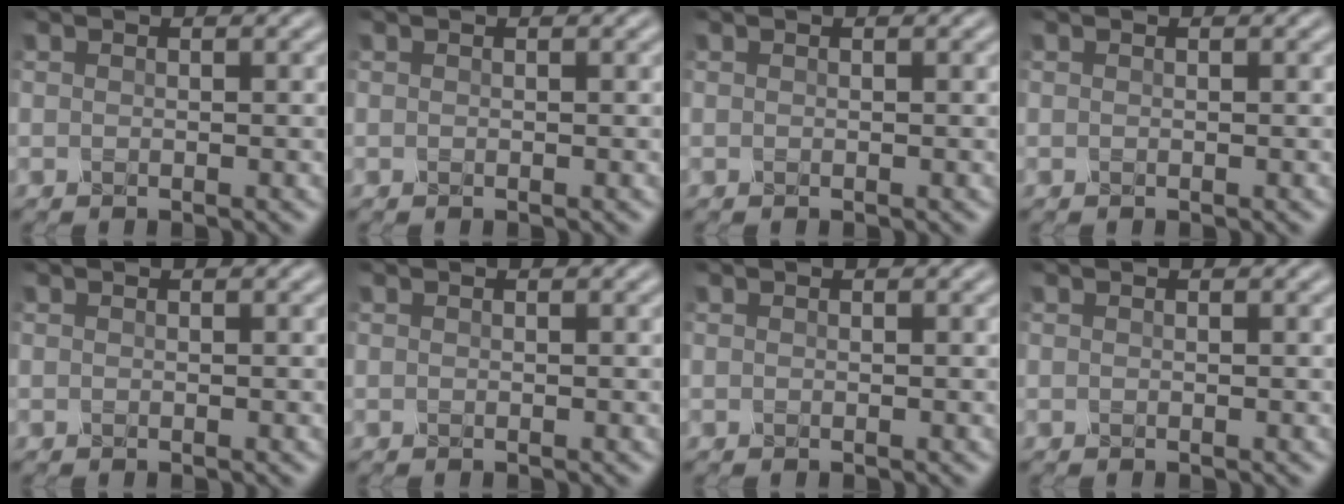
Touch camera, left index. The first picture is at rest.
{"total": 0.0}
{"total": 0.0}
{"total": 0.0}
{"total": 0.0}
{"total": 0.0}
{"total": 0.0}
{"total": 0.0}